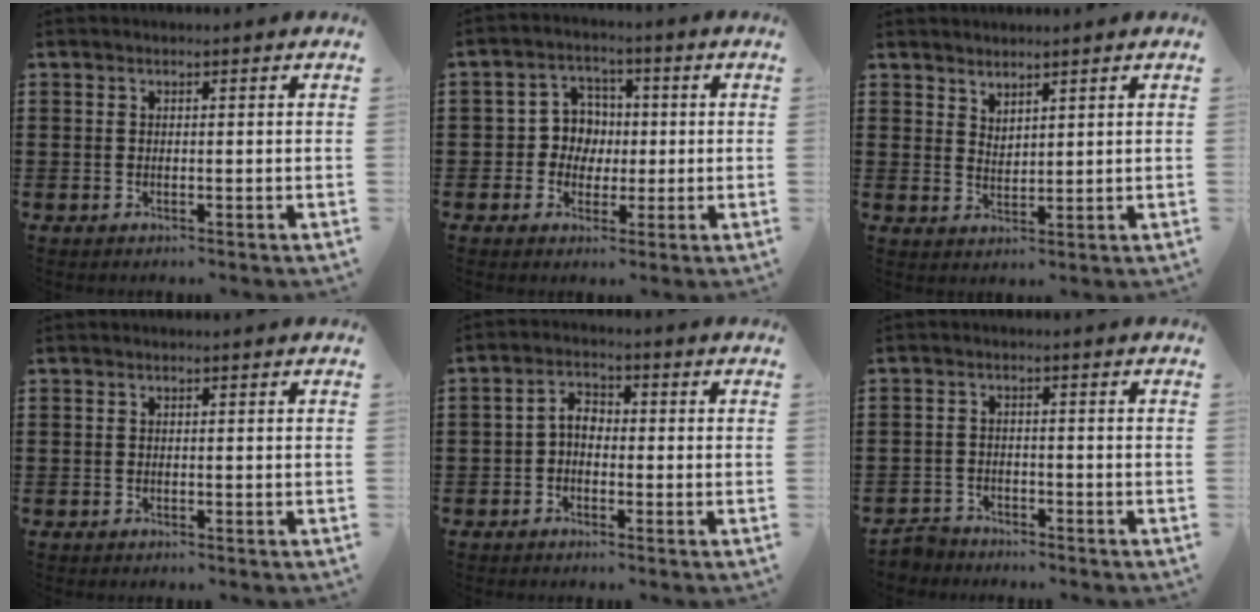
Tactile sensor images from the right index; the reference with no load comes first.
{"total": 5.4, "force": [-0.1, 5.1, 1.5], "torque": [-0.051, 0.016, -0.004]}
{"total": 2.3, "force": [2.2, 0.3, -0.3], "torque": [0.002, -0.002, 0.044]}
{"total": 0.0}
{"total": 3.0, "force": [-0.8, 1.9, 2.2], "torque": [-0.052, 0.006, -0.021]}
{"total": 2.4, "force": [-2.3, 0.6, -0.1], "torque": [-0.006, 0.004, -0.049]}